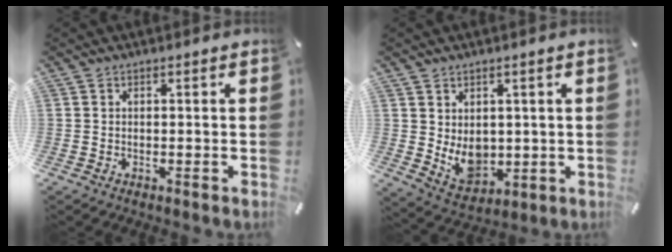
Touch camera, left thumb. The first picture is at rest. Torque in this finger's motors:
{"motor_torque": [1.43, 1.53, 0.63, -0.64, 0.07]}